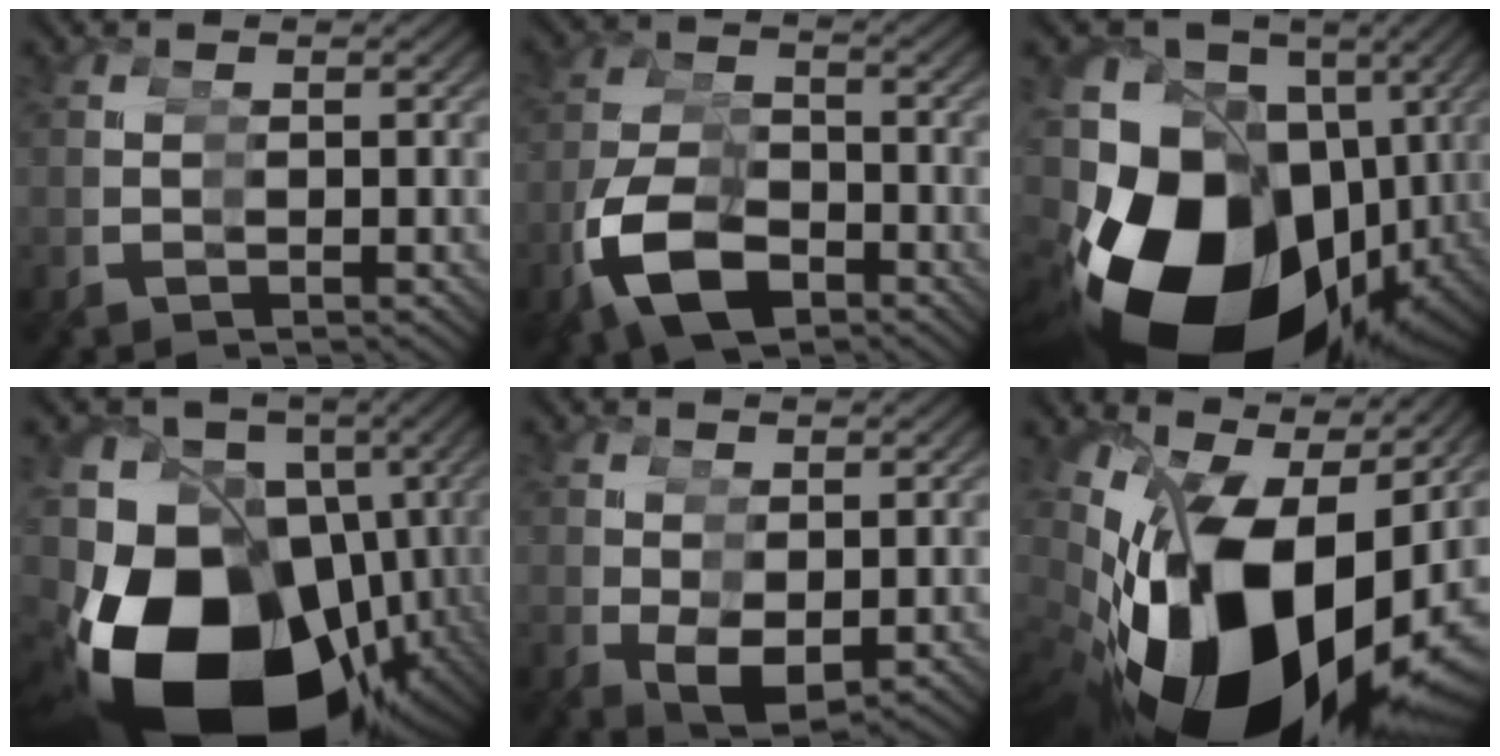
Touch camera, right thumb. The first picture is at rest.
{"total": 6.7, "force": [-2.3, 5.2, 3.5], "torque": [-0.099, -0.018, -0.026]}
{"total": 26.0, "force": [-3.9, 18.0, 18.3], "torque": [-0.317, -0.037, -0.045]}
{"total": 27.4, "force": [-6.1, 18.9, 18.9], "torque": [-0.329, -0.061, -0.072]}
{"total": 4.4, "force": [-1.0, 2.7, 3.4], "torque": [-0.061, -0.007, -0.005]}
{"total": 19.7, "force": [-1.7, 11.5, 15.9], "torque": [-0.325, -0.019, 0.000]}